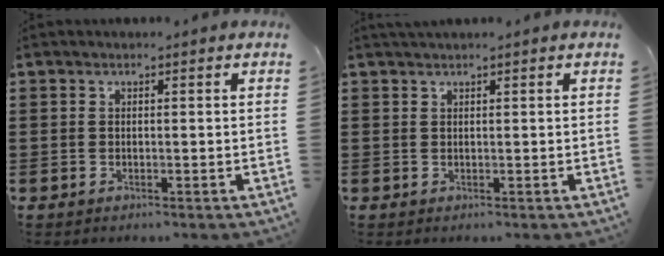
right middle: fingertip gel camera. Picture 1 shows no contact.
{"total": 0.7, "force": [0.6, 0.1, 0.3], "torque": [-0.005, 0.002, 0.012]}